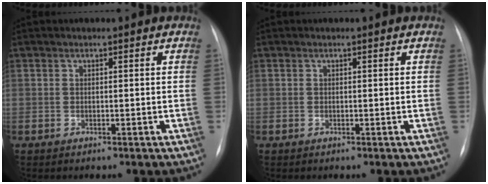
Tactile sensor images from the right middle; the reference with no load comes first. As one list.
[{"total": 0.0}]